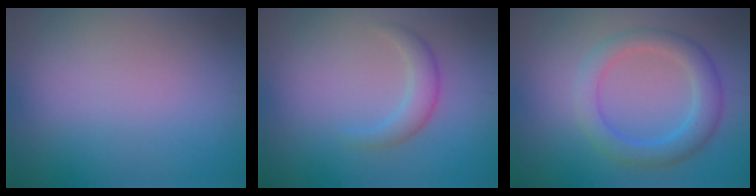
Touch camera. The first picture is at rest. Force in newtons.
{"total": 2.1, "press": 2.1, "slide": 0.1}
{"total": 3.9, "press": 3.9, "slide": 0.1}